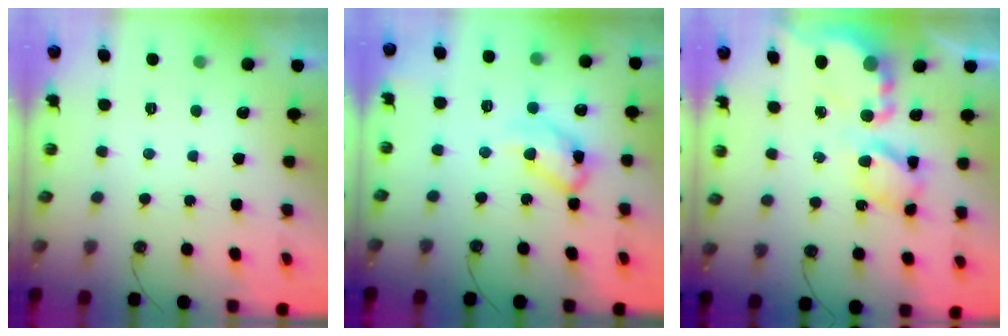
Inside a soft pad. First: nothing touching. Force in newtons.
{"total": 11.5, "press": 11.4, "slide": 1.6}
{"total": 9.0, "press": 9.0, "slide": 0.6}